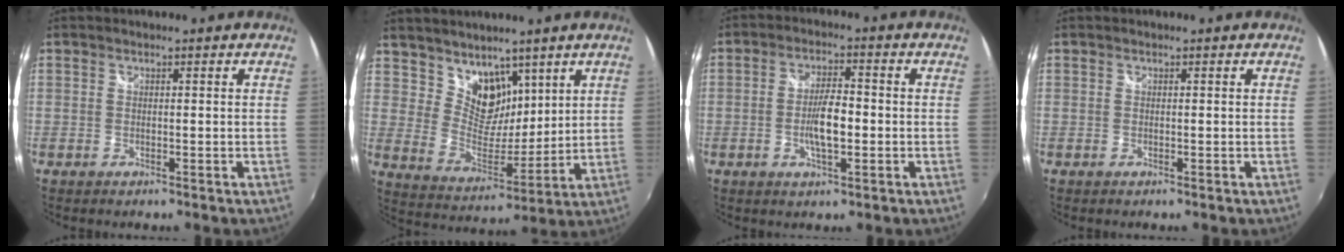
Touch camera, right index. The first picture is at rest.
{"total": 10.1, "force": [6.9, 6.4, 3.7], "torque": [-0.055, -0.005, 0.137]}
{"total": 6.3, "force": [-1.2, 1.9, 5.9], "torque": [-0.111, 0.005, -0.019]}
{"total": 0.0}